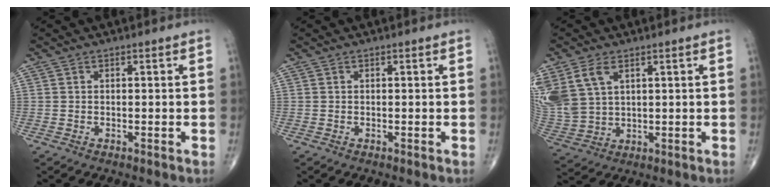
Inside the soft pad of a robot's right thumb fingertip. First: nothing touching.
{"total": 0.0}
{"total": 13.2, "force": [5.4, 8.6, 8.4], "torque": [-0.207, -0.007, 0.123]}